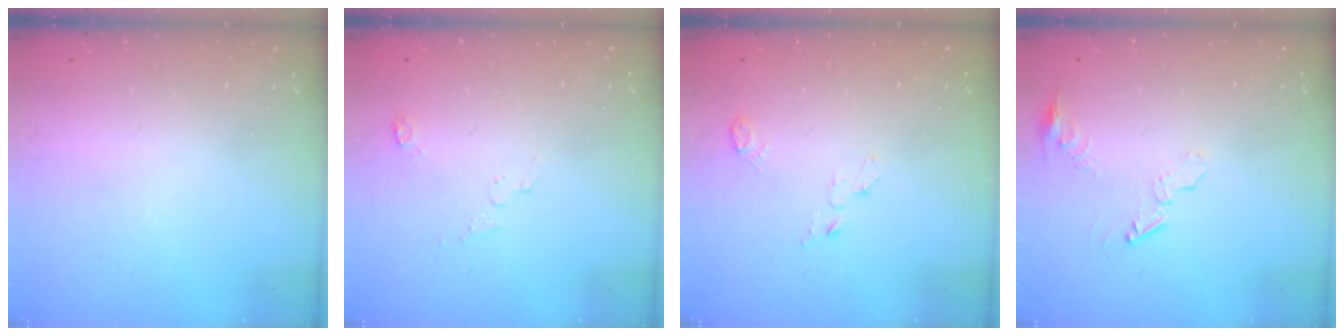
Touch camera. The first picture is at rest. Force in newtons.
{"total": 2.4, "press": 2.4, "slide": 0.3}
{"total": 3.5, "press": 3.4, "slide": 0.3}
{"total": 6.6, "press": 6.6, "slide": 0.3}